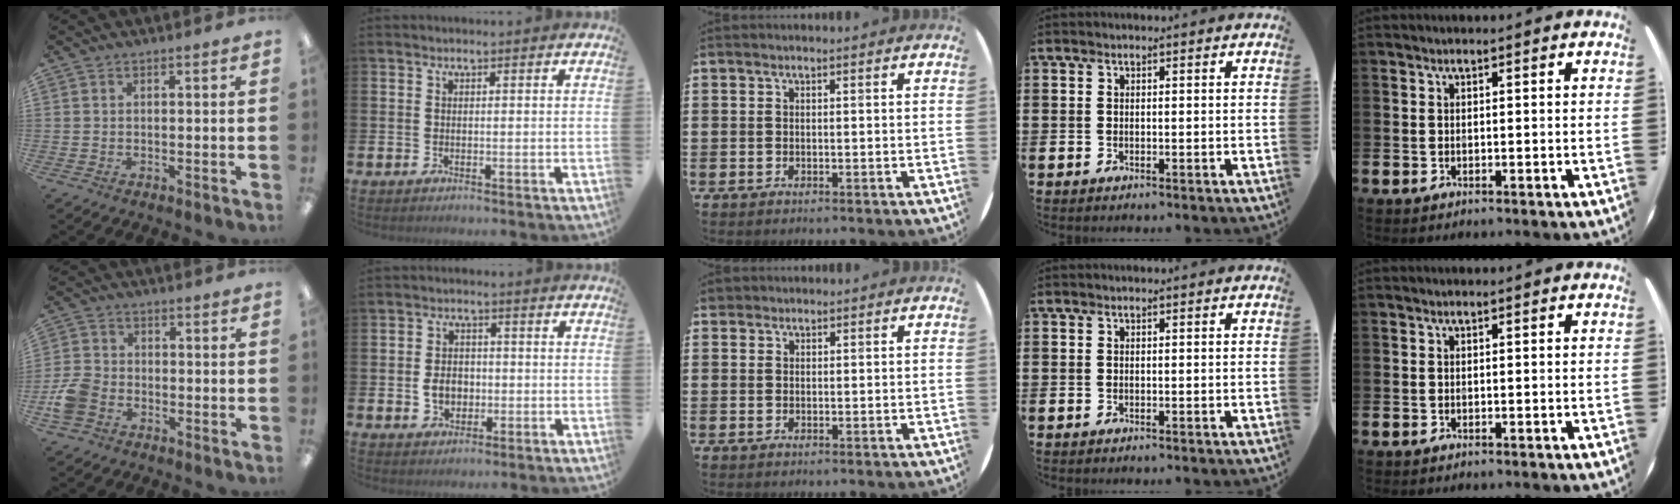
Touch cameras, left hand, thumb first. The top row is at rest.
{"thumb": {"total": 7.1, "force": [-3.2, 5.1, 3.7], "torque": [-0.076, 0.020, -0.058]}, "index": {"total": 4.2, "force": [-0.7, 3.3, 2.4], "torque": [-0.033, 0.001, -0.021]}, "middle": {"total": 1.0, "force": [0.9, 0.4, -0.1], "torque": [0.001, 0.004, 0.017]}}